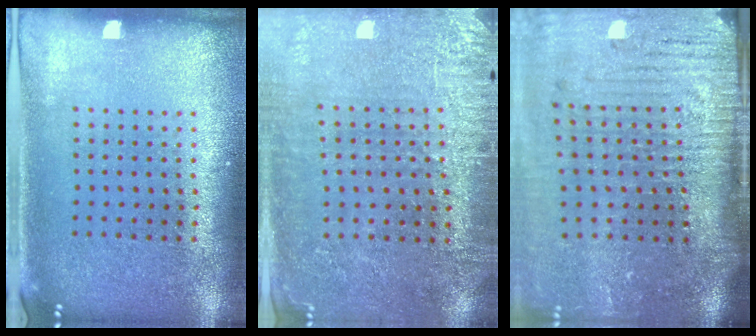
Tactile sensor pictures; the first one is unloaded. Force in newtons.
{"total": 3.0, "press": 2.8, "slide": 0.8}
{"total": 5.3, "press": 4.4, "slide": 3.0}